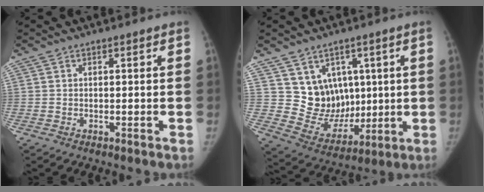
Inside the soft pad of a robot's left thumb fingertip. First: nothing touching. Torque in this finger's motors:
{"motor_torque": [-0.02, -0.03, 0.34, -0.18, 0.02]}